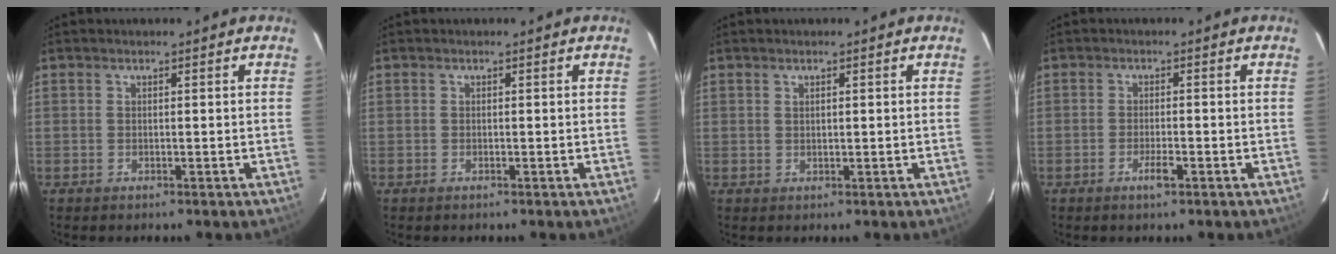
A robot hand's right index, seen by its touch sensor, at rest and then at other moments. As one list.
[{"total": 0.0}, {"total": 0.9, "force": [0.4, 0.5, 0.6], "torque": [-0.010, 0.004, 0.009]}, {"total": 2.4, "force": [-1.4, 0.5, 1.9], "torque": [-0.042, -0.002, -0.028]}]